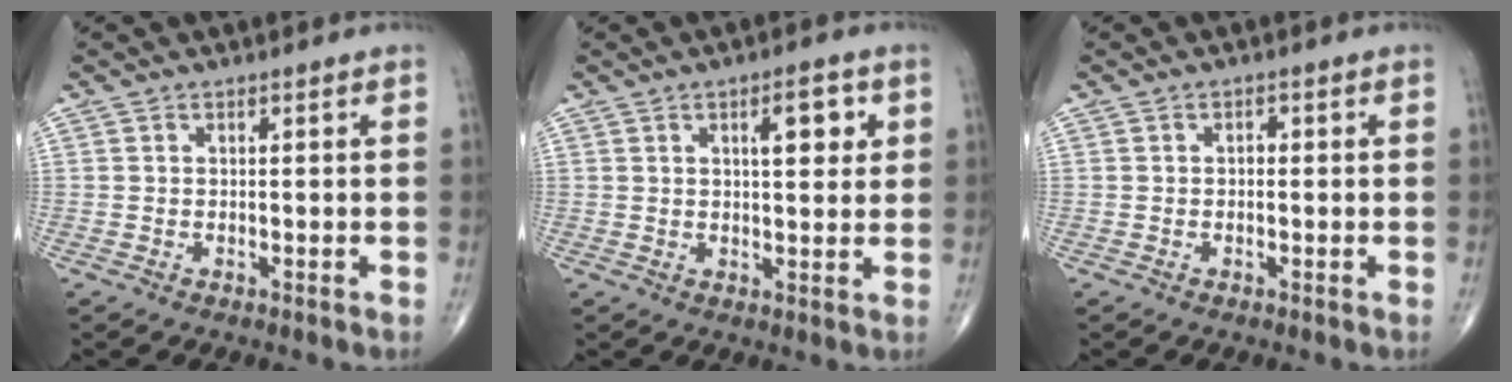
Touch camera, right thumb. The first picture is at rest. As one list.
[{"total": 6.4, "force": [2.3, 2.3, 5.4], "torque": [-0.065, -0.009, 0.033]}, {"total": 1.0, "force": [0.0, 0.6, 0.8], "torque": [-0.007, 0.003, -0.004]}]